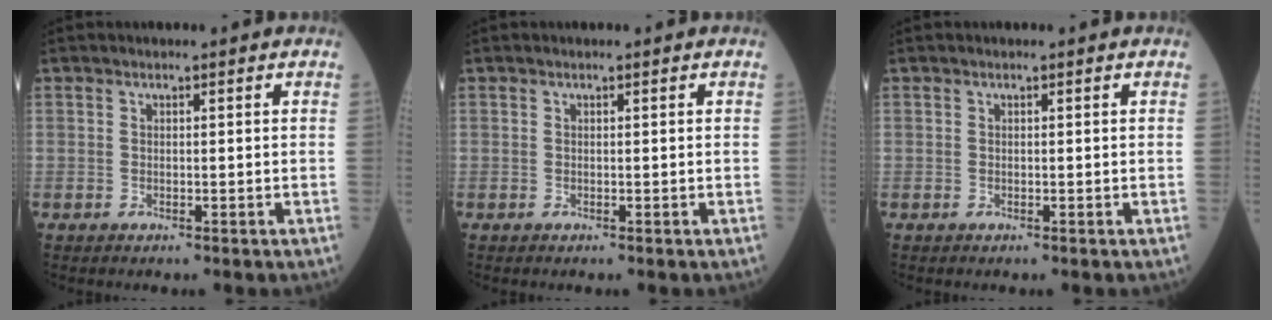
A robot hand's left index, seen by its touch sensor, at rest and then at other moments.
{"total": 0.0}
{"total": 0.0}